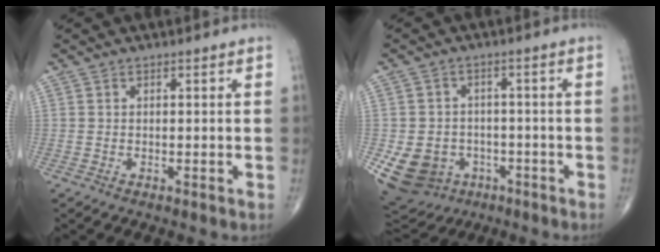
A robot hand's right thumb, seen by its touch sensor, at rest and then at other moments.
{"total": 13.1, "force": [-4.4, 11.3, 5.1], "torque": [-0.104, 0.023, -0.054]}